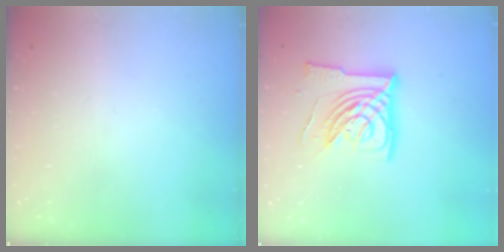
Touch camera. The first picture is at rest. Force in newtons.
{"total": 15.3, "press": 15.2, "slide": 2.0}